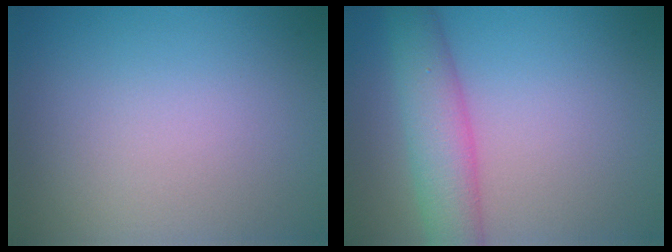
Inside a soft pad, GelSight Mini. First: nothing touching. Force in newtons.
{"total": 5.4, "press": 5.4, "slide": 0.2}